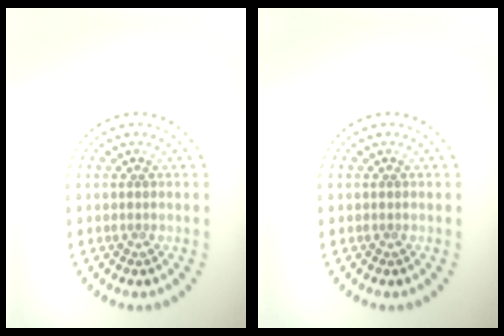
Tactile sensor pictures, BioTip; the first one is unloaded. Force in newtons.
{"total": 0.0}